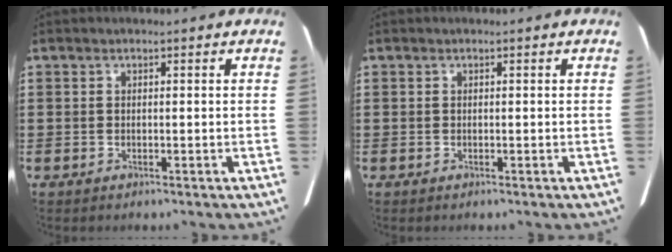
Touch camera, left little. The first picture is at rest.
{"total": 0.0}